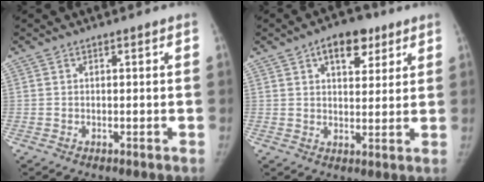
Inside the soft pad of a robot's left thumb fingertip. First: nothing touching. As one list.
[{"total": 8.8, "force": [4.6, 4.9, 5.6], "torque": [-0.049, -0.013, 0.062]}]